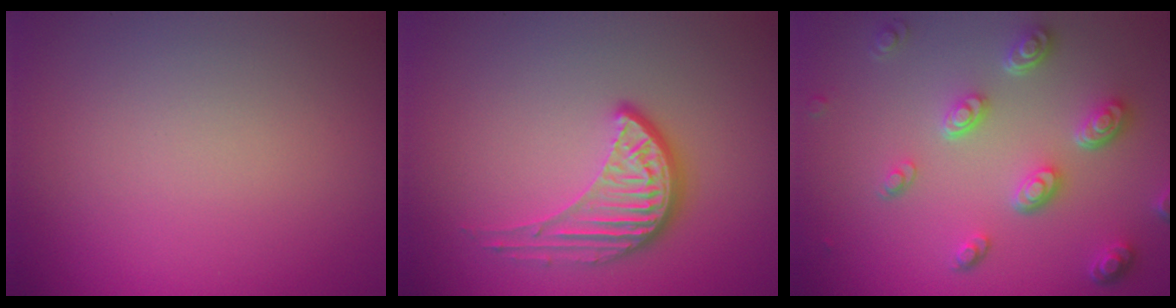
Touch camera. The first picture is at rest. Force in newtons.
{"total": 3.9, "press": 3.0, "slide": 2.5}
{"total": 4.7, "press": 3.6, "slide": 3.1}